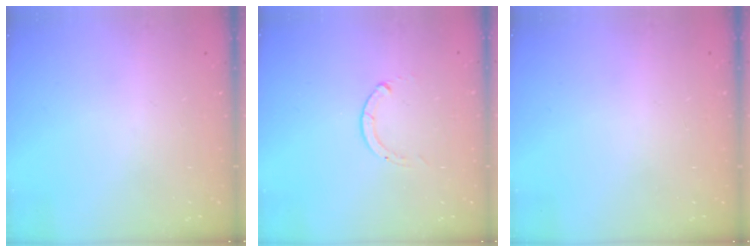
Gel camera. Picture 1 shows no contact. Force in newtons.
{"total": 0.0}
{"total": 2.6, "press": 2.6, "slide": 0.2}